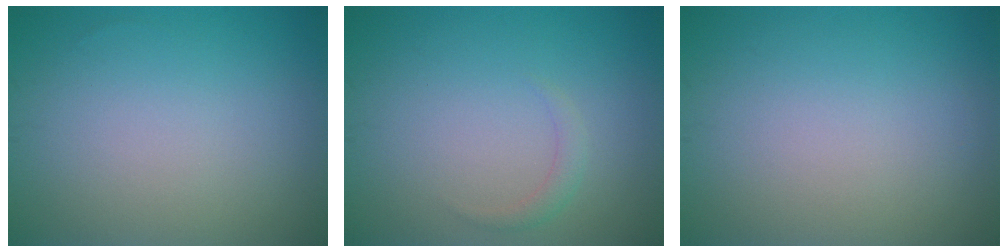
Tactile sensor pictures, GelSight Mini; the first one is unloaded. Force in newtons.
{"total": 1.0, "press": 1.0, "slide": 0.1}
{"total": 0.0}